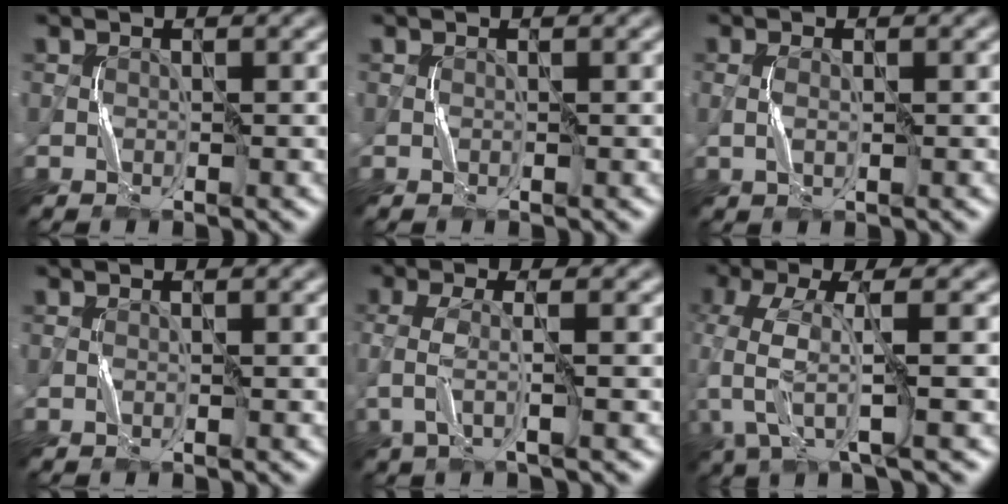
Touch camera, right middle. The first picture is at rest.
{"total": 0.0}
{"total": 1.2, "force": [0.0, 0.5, 1.1], "torque": [-0.030, 0.002, 0.000]}
{"total": 0.0}
{"total": 3.1, "force": [-0.4, 0.7, 3.0], "torque": [-0.071, -0.003, -0.010]}
{"total": 6.9, "force": [-2.0, 2.2, 6.2], "torque": [-0.155, -0.005, -0.043]}